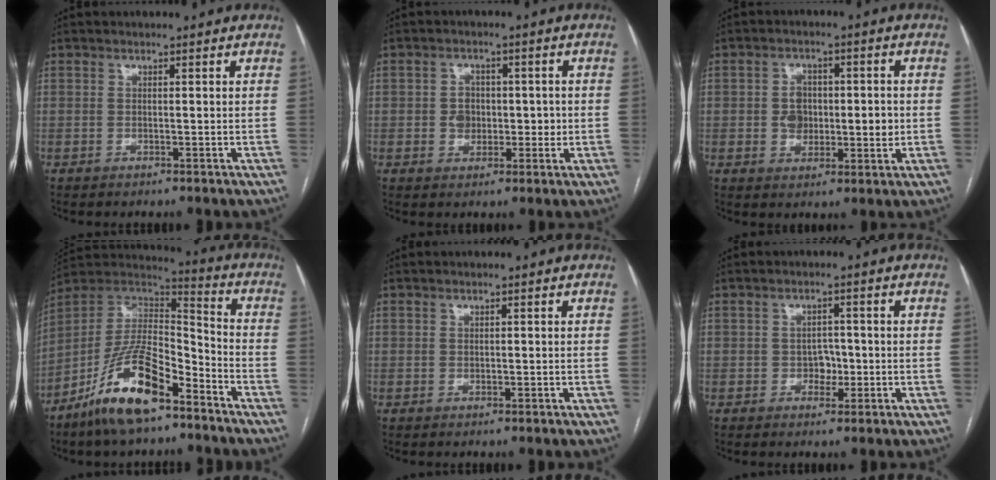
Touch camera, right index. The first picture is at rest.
{"total": 4.2, "force": [-0.2, 3.5, 2.3], "torque": [-0.024, 0.015, 0.002]}
{"total": 6.1, "force": [-0.1, 4.2, 4.5], "torque": [-0.066, 0.011, 0.004]}
{"total": 15.9, "force": [-10.2, 4.6, 11.3], "torque": [-0.213, 0.010, -0.185]}
{"total": 0.0}
{"total": 2.5, "force": [-0.7, 2.0, 1.5], "torque": [-0.014, 0.007, -0.009]}